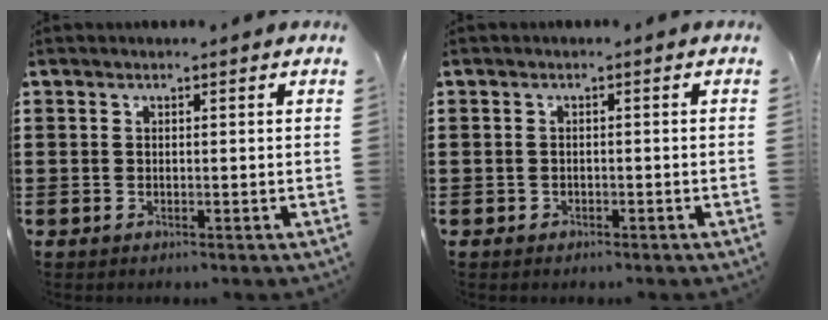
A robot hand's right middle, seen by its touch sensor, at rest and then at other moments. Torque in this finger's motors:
{"motor_torque": [0.15, 0.35, -0.02, -0.01]}